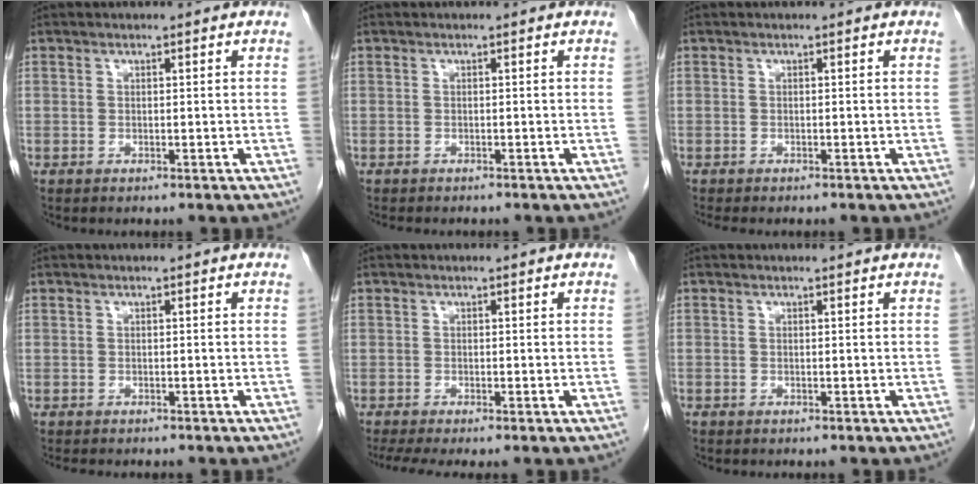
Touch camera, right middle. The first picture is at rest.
{"total": 3.1, "force": [-2.7, 0.8, 1.3], "torque": [-0.020, -0.008, -0.030]}
{"total": 3.1, "force": [-2.6, 0.8, 1.4], "torque": [-0.019, -0.008, -0.032]}
{"total": 3.5, "force": [-3.0, 0.9, 1.5], "torque": [-0.025, -0.009, -0.037]}
{"total": 4.3, "force": [-3.3, 0.2, 2.8], "torque": [-0.049, -0.014, -0.057]}
{"total": 0.0}